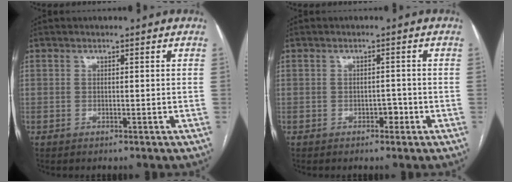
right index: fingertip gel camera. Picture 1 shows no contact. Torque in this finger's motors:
{"motor_torque": [0.05, 0.00, -0.01, 0.00]}